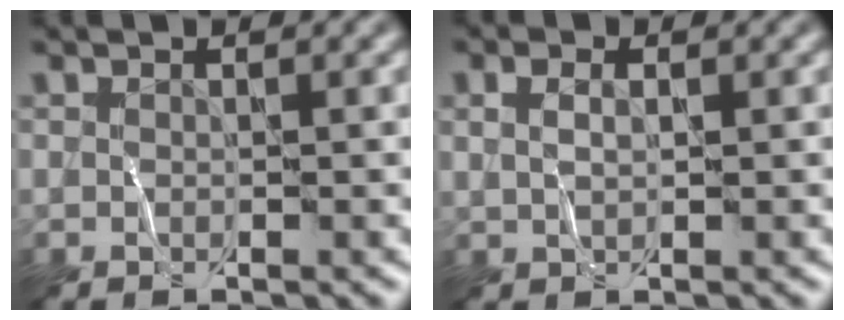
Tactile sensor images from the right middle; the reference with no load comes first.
{"total": 1.7, "force": [0.6, 0.9, 1.2], "torque": [-0.028, 0.003, 0.013]}